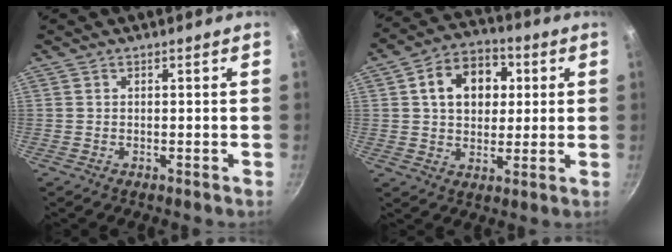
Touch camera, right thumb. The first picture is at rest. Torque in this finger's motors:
{"motor_torque": [0.54, 2.60, 1.17, 0.30, 0.09]}